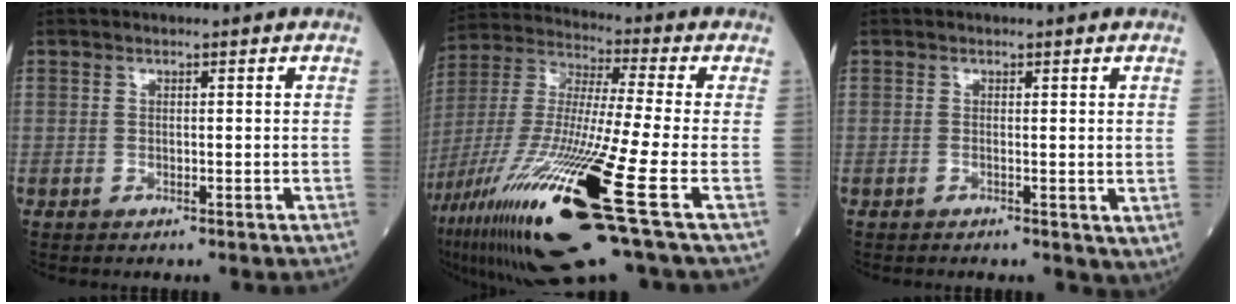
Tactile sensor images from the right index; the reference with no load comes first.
{"total": 27.0, "force": [-11.9, 1.7, 24.2], "torque": [-0.488, -0.067, -0.216]}
{"total": 1.7, "force": [0.2, 1.0, 1.3], "torque": [-0.020, -0.005, 0.005]}